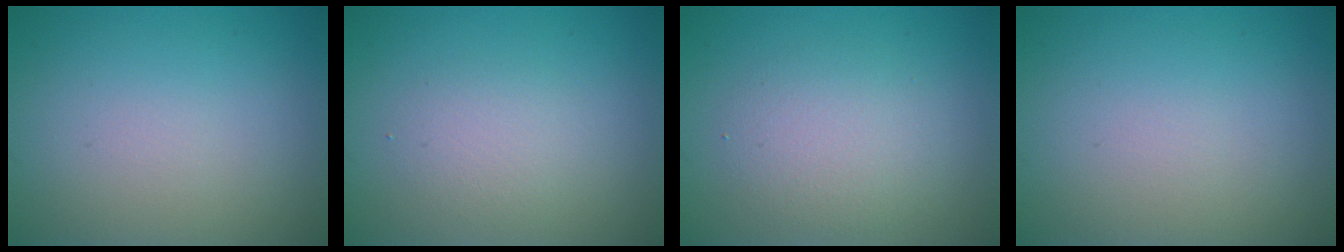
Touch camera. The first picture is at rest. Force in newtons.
{"total": 2.0, "press": 1.9, "slide": 0.2}
{"total": 3.2, "press": 3.2, "slide": 0.1}
{"total": 0.0}